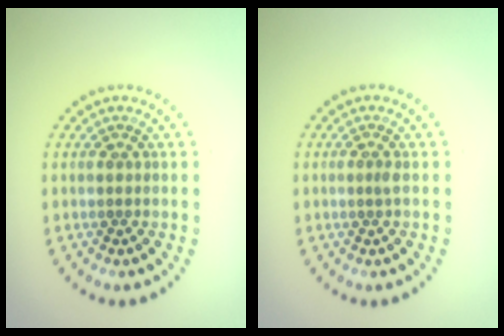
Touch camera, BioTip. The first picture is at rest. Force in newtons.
{"total": 0.5, "press": 0.4, "slide": 0.4}